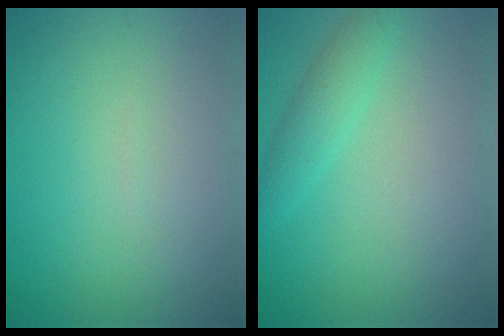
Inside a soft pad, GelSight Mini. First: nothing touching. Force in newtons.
{"total": 2.2, "press": 2.2, "slide": 0.0}